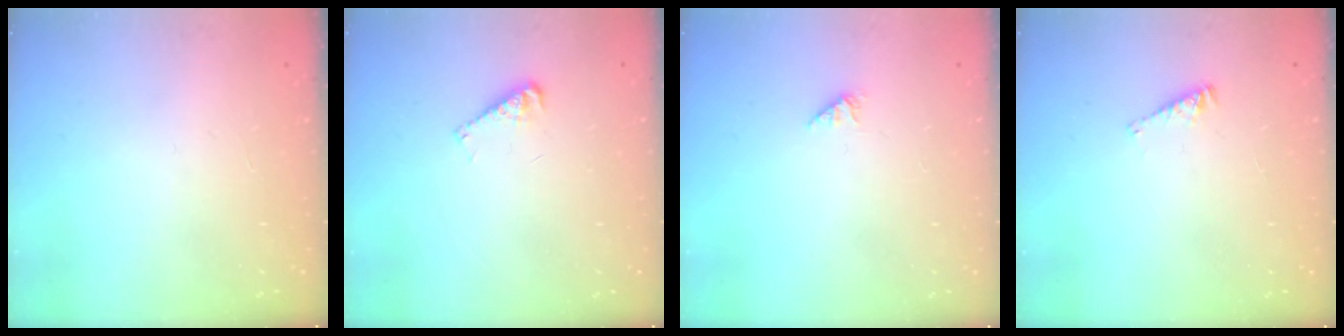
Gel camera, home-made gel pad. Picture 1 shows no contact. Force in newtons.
{"total": 3.6, "press": 3.5, "slide": 0.6}
{"total": 1.0, "press": 1.0, "slide": 0.2}
{"total": 2.4, "press": 2.4, "slide": 0.4}